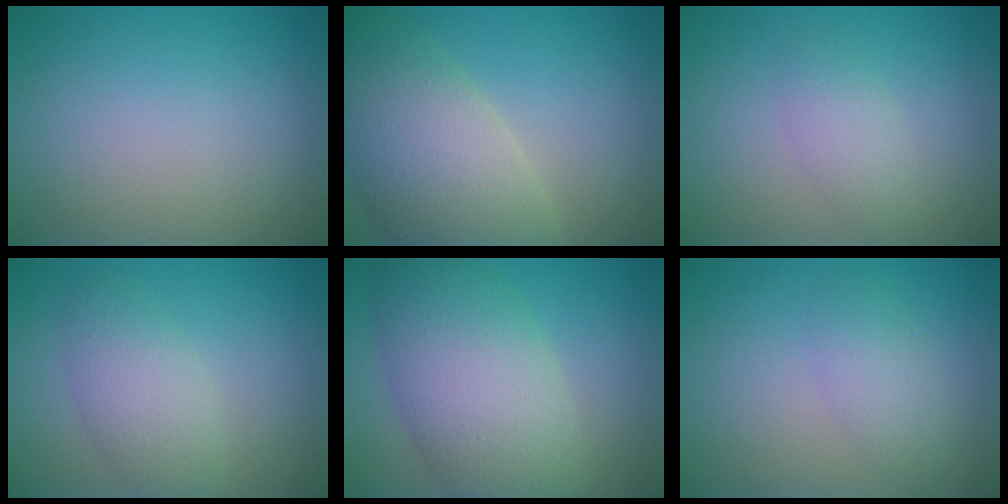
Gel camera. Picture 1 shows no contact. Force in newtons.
{"total": 9.6, "press": 9.5, "slide": 0.7}
{"total": 2.1, "press": 2.1, "slide": 0.1}
{"total": 3.7, "press": 3.7, "slide": 0.1}
{"total": 9.5, "press": 9.4, "slide": 0.6}
{"total": 2.4, "press": 2.4, "slide": 0.1}